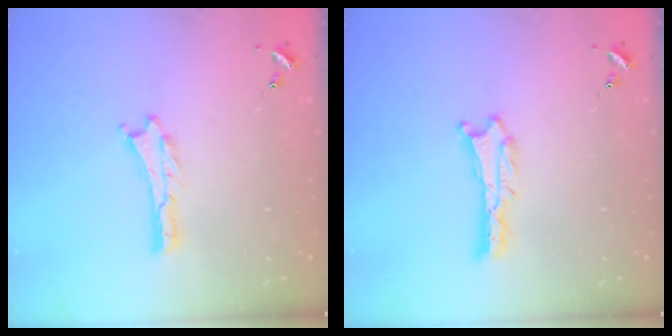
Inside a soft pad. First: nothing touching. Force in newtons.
{"total": 0.6, "press": 0.6, "slide": 0.1}